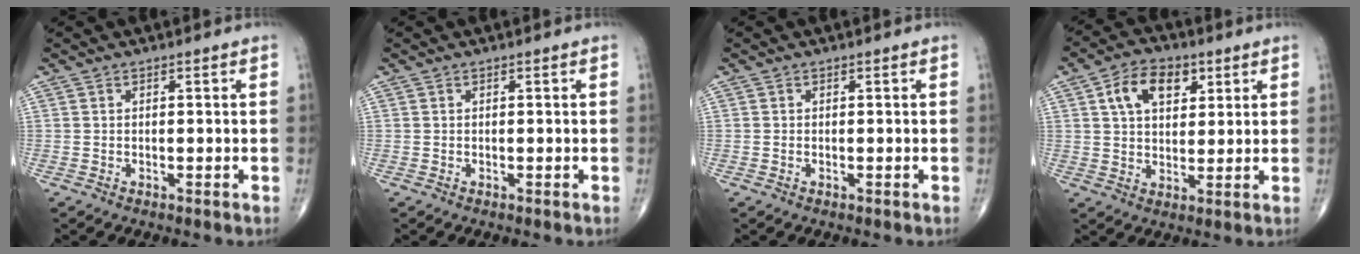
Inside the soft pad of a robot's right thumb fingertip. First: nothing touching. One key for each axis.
{"total": 0.0}
{"total": 0.0}
{"total": 10.0, "fx": 3.9, "fy": 6.3, "fz": 6.7, "tx": -0.090, "ty": -0.004, "tz": 0.065}